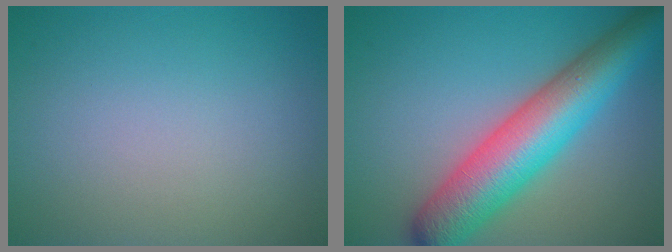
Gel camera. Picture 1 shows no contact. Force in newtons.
{"total": 9.3, "press": 9.3, "slide": 0.3}